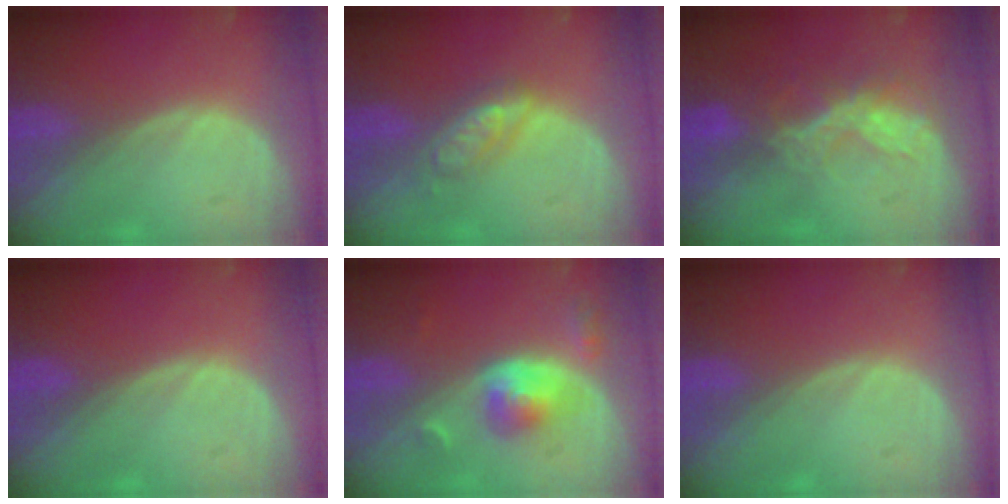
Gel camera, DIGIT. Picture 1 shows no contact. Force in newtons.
{"total": 4.5, "press": 4.5, "slide": 0.6}
{"total": 6.8, "press": 5.8, "slide": 3.4}
{"total": 0.0}
{"total": 5.2, "press": 4.8, "slide": 2.0}
{"total": 0.0}